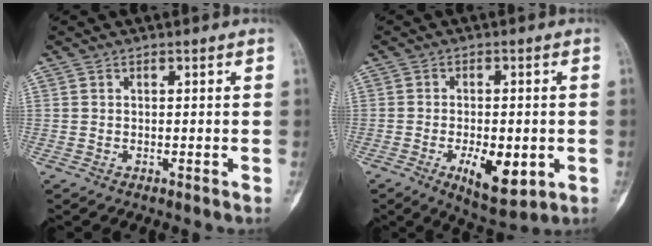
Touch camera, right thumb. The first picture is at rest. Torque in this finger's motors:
{"motor_torque": [-0.05, 0.53, 0.17, 0.49, 0.04]}